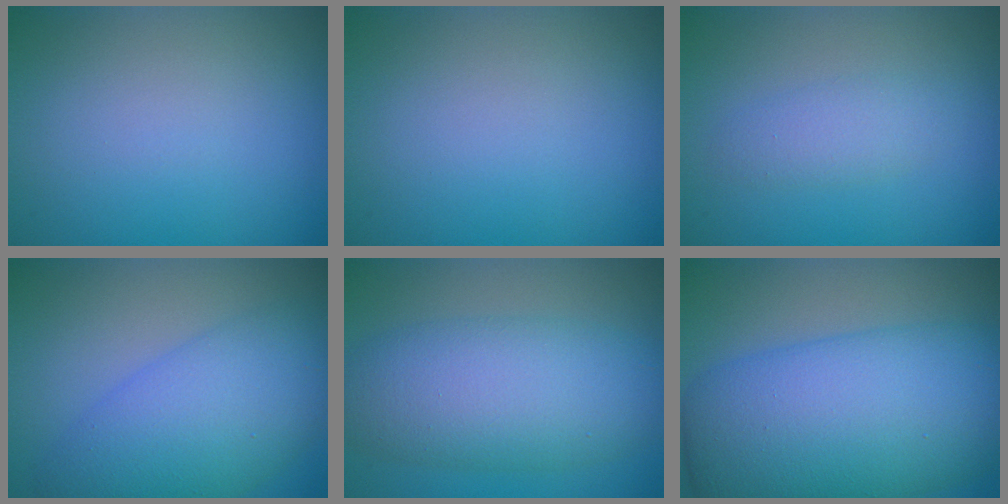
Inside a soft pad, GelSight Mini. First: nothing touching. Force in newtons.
{"total": 0.0}
{"total": 2.1, "press": 2.1, "slide": 0.1}
{"total": 8.0, "press": 8.0, "slide": 0.3}
{"total": 8.1, "press": 8.1, "slide": 0.1}
{"total": 13.3, "press": 13.3, "slide": 0.3}